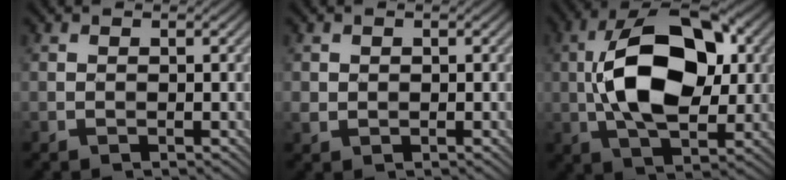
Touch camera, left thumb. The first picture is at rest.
{"total": 1.3, "force": [0.3, 1.2, 0.5], "torque": [-0.015, -0.003, 0.007]}
{"total": 14.4, "force": [0.4, 8.0, 11.9], "torque": [-0.216, 0.027, -0.003]}